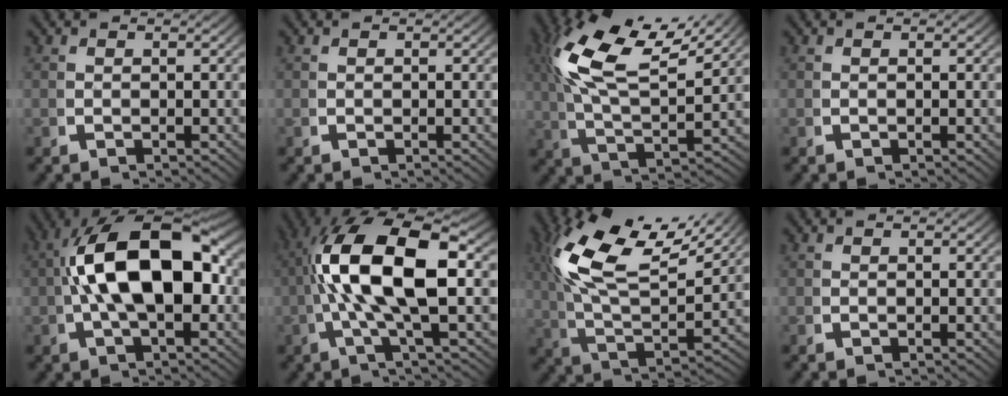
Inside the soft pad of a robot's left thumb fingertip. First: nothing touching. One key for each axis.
{"total": 0.0}
{"total": 11.0, "fx": 4.3, "fy": 5.3, "fz": 8.6, "tx": -0.177, "ty": -0.007, "tz": 0.074}
{"total": 0.0}
{"total": 15.3, "fx": 0.7, "fy": 8.6, "fz": 12.6, "tx": -0.216, "ty": -0.023, "tz": 0.020}
{"total": 14.5, "fx": 1.2, "fy": 6.7, "fz": 12.8, "tx": -0.251, "ty": -0.012, "tz": 0.019}
{"total": 12.8, "fx": 4.4, "fy": 6.6, "fz": 10.0, "tx": -0.205, "ty": -0.013, "tz": 0.076}
{"total": 0.0}